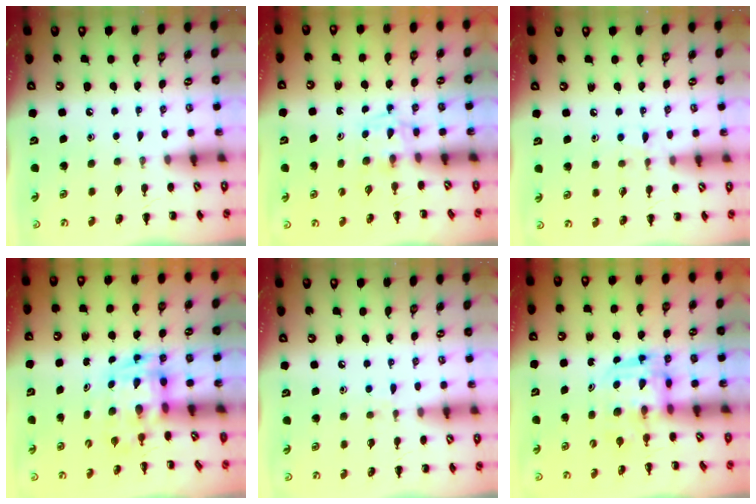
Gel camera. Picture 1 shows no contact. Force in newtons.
{"total": 2.5, "press": 2.2, "slide": 1.3}
{"total": 6.5, "press": 6.1, "slide": 2.2}
{"total": 3.6, "press": 3.5, "slide": 0.7}
{"total": 3.7, "press": 3.4, "slide": 1.5}
{"total": 3.0, "press": 3.0, "slide": 0.3}